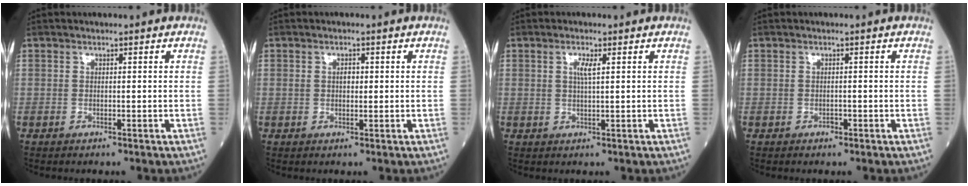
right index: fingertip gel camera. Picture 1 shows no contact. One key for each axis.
{"total": 1.5, "fx": 0.2, "fy": 0.9, "fz": 1.2, "tx": -0.019, "ty": 0.006, "tz": 0.003}
{"total": 2.1, "fx": 0.7, "fy": 0.2, "fz": 1.9, "tx": -0.040, "ty": -0.003, "tz": 0.012}
{"total": 0.6, "fx": -0.5, "fy": 0.3, "fz": 0.2, "tx": -0.001, "ty": 0.002, "tz": -0.008}